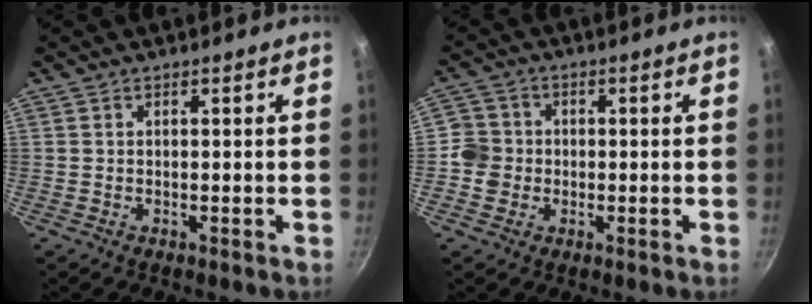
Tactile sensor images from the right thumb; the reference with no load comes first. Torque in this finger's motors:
{"motor_torque": [-0.05, -0.05, 0.30, 0.13, -0.01]}